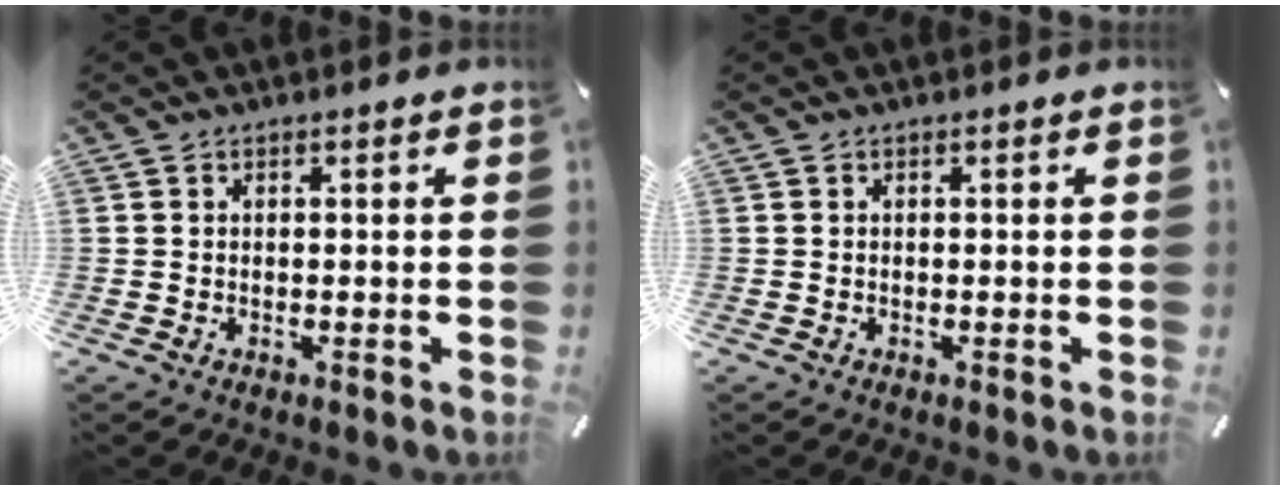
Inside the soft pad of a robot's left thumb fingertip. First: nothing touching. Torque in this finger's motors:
{"motor_torque": [0.00, 0.00, 0.00, 0.00, 0.00]}